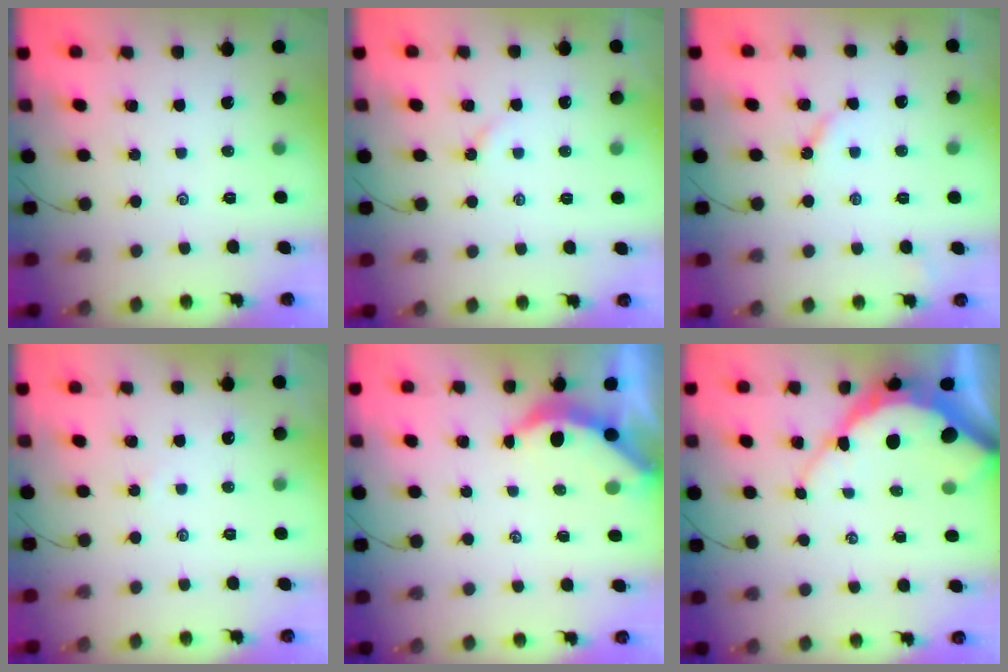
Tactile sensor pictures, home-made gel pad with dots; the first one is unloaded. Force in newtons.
{"total": 2.2, "press": 2.2, "slide": 0.4}
{"total": 3.3, "press": 3.3, "slide": 0.5}
{"total": 2.2, "press": 2.2, "slide": 0.5}
{"total": 3.8, "press": 3.7, "slide": 0.5}
{"total": 11.4, "press": 11.3, "slide": 0.9}